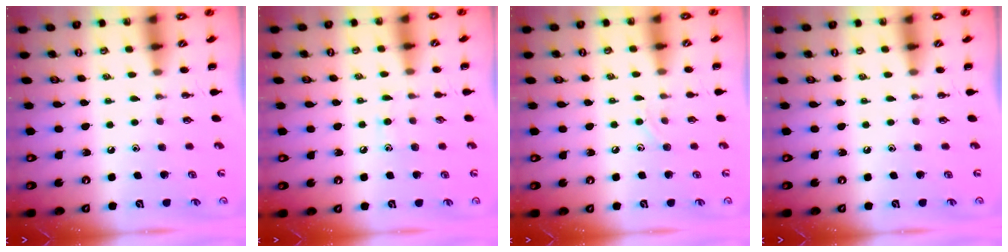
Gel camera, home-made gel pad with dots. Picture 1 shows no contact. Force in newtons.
{"total": 5.7, "press": 5.4, "slide": 1.8}
{"total": 5.6, "press": 5.3, "slide": 1.7}
{"total": 0.0}